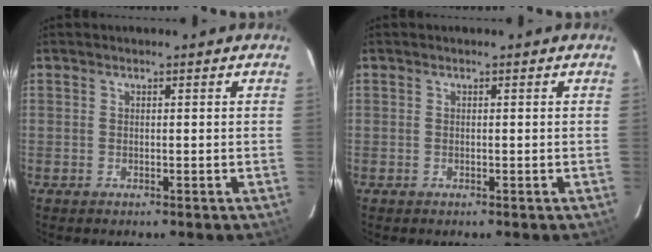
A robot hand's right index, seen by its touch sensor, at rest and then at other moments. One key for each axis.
{"total": 0.0}